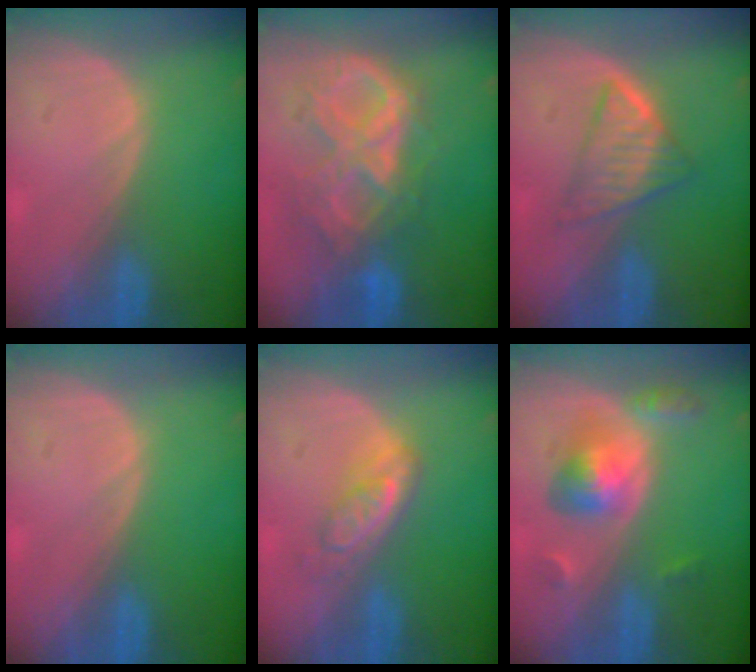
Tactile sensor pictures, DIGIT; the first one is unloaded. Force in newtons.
{"total": 10.2, "press": 8.7, "slide": 5.3}
{"total": 5.5, "press": 5.3, "slide": 1.5}
{"total": 0.0}
{"total": 5.0, "press": 4.6, "slide": 2.0}
{"total": 6.0, "press": 5.7, "slide": 1.9}